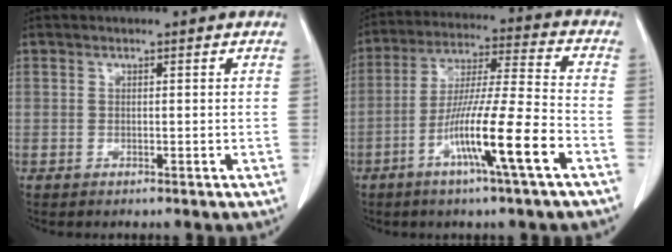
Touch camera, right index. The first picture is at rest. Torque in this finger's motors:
{"motor_torque": [1.45, -0.69, 0.84, 0.21]}